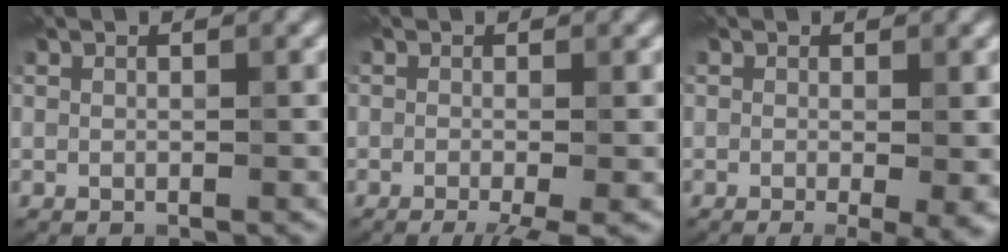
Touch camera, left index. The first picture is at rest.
{"total": 3.0, "force": [-1.5, 0.7, 2.5], "torque": [-0.032, -0.006, -0.027]}
{"total": 3.8, "force": [-0.9, 1.2, 3.5], "torque": [-0.039, -0.014, -0.005]}